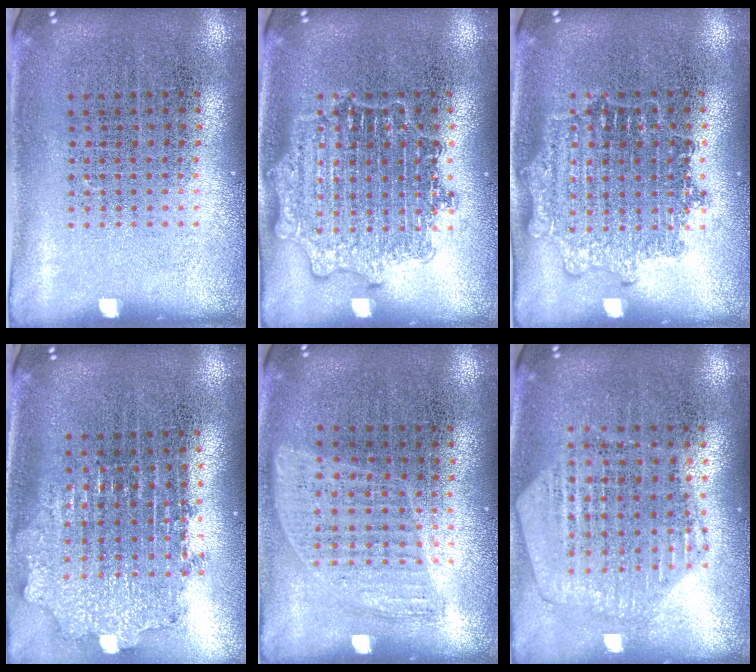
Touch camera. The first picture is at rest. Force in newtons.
{"total": 3.0, "press": 3.0, "slide": 0.4}
{"total": 1.2, "press": 1.2, "slide": 0.3}
{"total": 1.9, "press": 1.5, "slide": 1.2}
{"total": 0.9, "press": 0.8, "slide": 0.5}
{"total": 1.1, "press": 1.1, "slide": 0.2}